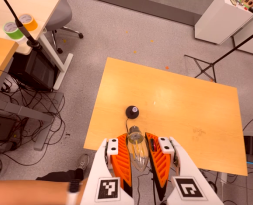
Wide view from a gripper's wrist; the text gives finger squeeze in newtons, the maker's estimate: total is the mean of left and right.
{"total": 22.8, "left": 24.8, "right": 20.8}